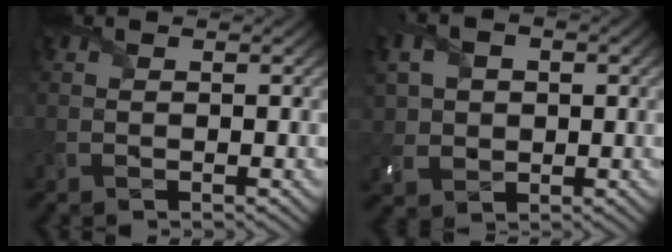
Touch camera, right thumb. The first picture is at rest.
{"total": 6.1, "force": [1.3, 4.7, 3.7], "torque": [-0.111, 0.002, 0.027]}